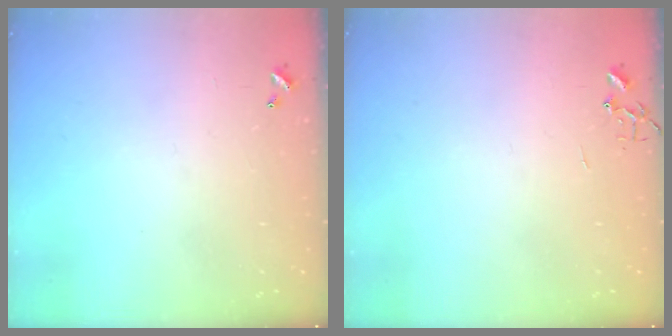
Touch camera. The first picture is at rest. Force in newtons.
{"total": 0.0}